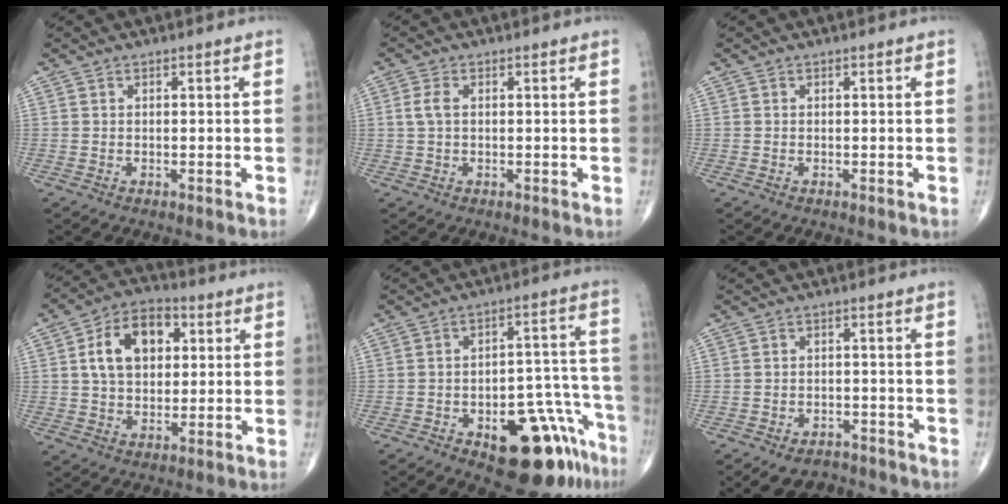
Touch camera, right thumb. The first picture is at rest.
{"total": 2.6, "force": [0.3, 1.5, 2.1], "torque": [-0.051, 0.007, 0.005]}
{"total": 0.0}
{"total": 12.7, "force": [3.0, 8.4, 9.1], "torque": [-0.131, 0.010, 0.044]}
{"total": 17.0, "force": [-9.6, 7.2, 12.0], "torque": [-0.097, 0.086, -0.124]}
{"total": 6.5, "force": [-5.1, 3.7, 1.8], "torque": [-0.015, 0.024, -0.075]}